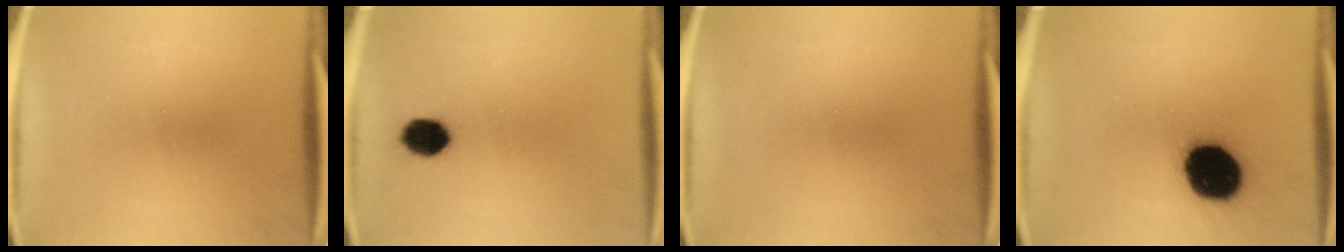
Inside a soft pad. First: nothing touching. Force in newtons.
{"total": 5.7}
{"total": 0.0}
{"total": 19.6}